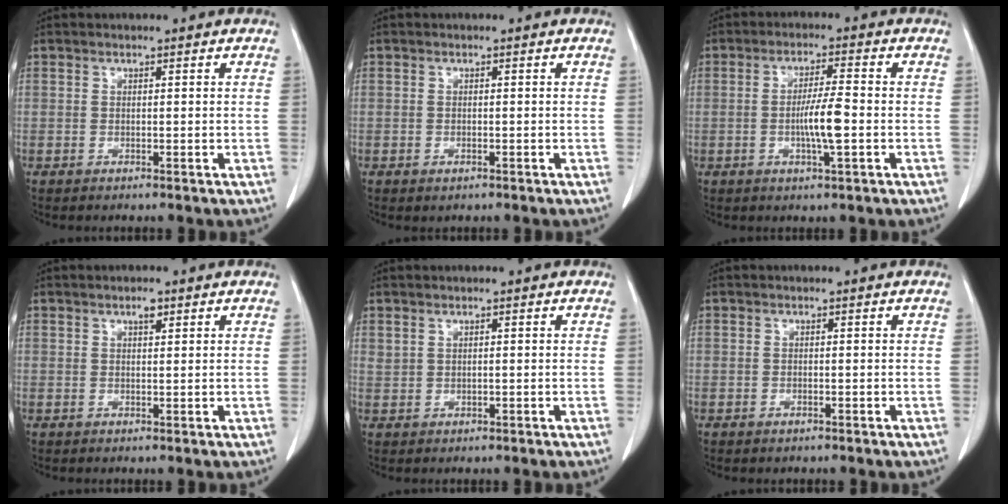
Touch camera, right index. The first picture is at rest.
{"total": 0.8, "force": [-0.5, 0.4, 0.5], "torque": [-0.009, 0.000, -0.003]}
{"total": 5.8, "force": [-1.2, 0.3, 5.7], "torque": [-0.107, -0.005, -0.021]}
{"total": 1.5, "force": [0.9, 0.5, 1.1], "torque": [-0.016, 0.001, 0.012]}
{"total": 0.8, "force": [0.5, 0.5, 0.5], "torque": [-0.009, 0.002, 0.014]}
{"total": 0.6, "force": [-0.4, 0.3, 0.3], "torque": [-0.007, 0.002, -0.005]}